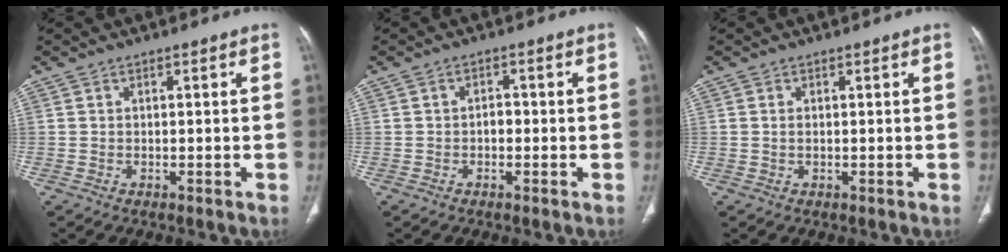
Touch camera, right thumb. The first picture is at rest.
{"total": 1.7, "force": [-0.4, 1.2, 1.1], "torque": [-0.008, 0.006, -0.010]}
{"total": 0.7, "force": [0.1, 0.3, 0.6], "torque": [-0.019, 0.004, 0.004]}